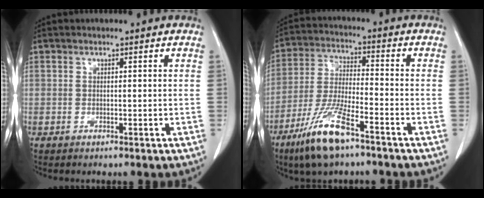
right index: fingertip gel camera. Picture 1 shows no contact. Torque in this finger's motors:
{"motor_torque": [1.29, -0.85, 0.50, 0.16]}